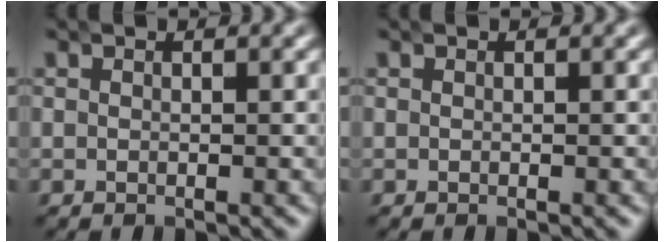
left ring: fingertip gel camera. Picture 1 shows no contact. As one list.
[{"total": 0.0}]